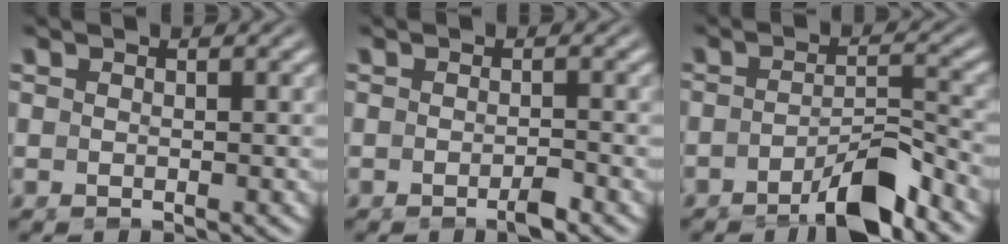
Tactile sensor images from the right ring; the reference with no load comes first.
{"total": 1.0, "force": [-0.8, -0.3, 0.5], "torque": [-0.006, 0.002, -0.016]}
{"total": 3.9, "force": [-2.9, 0.2, 2.7], "torque": [-0.028, -0.010, -0.041]}